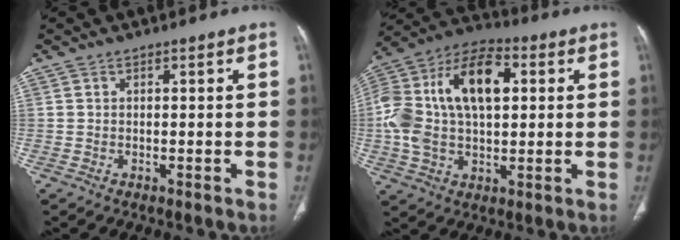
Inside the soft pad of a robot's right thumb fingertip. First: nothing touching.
{"total": 20.9, "force": [3.2, 12.0, 16.8], "torque": [-0.318, 0.026, 0.048]}